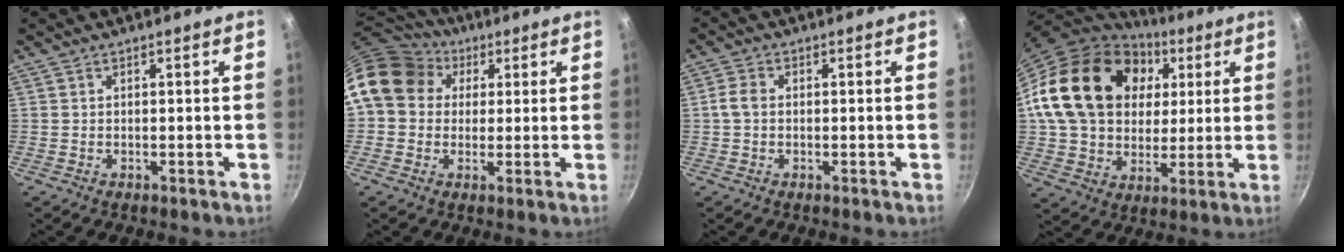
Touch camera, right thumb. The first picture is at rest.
{"total": 14.9, "force": [4.0, 12.4, 7.2], "torque": [-0.112, 0.027, 0.056]}
{"total": 2.8, "force": [-0.1, 2.0, 2.0], "torque": [-0.042, 0.012, -0.006]}
{"total": 25.2, "force": [6.3, 19.2, 15.1], "torque": [-0.244, 0.014, 0.112]}